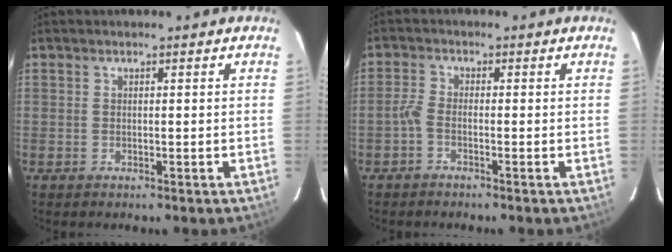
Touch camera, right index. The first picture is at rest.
{"total": 1.9, "force": [-1.3, 0.6, 1.3], "torque": [-0.040, 0.006, -0.031]}